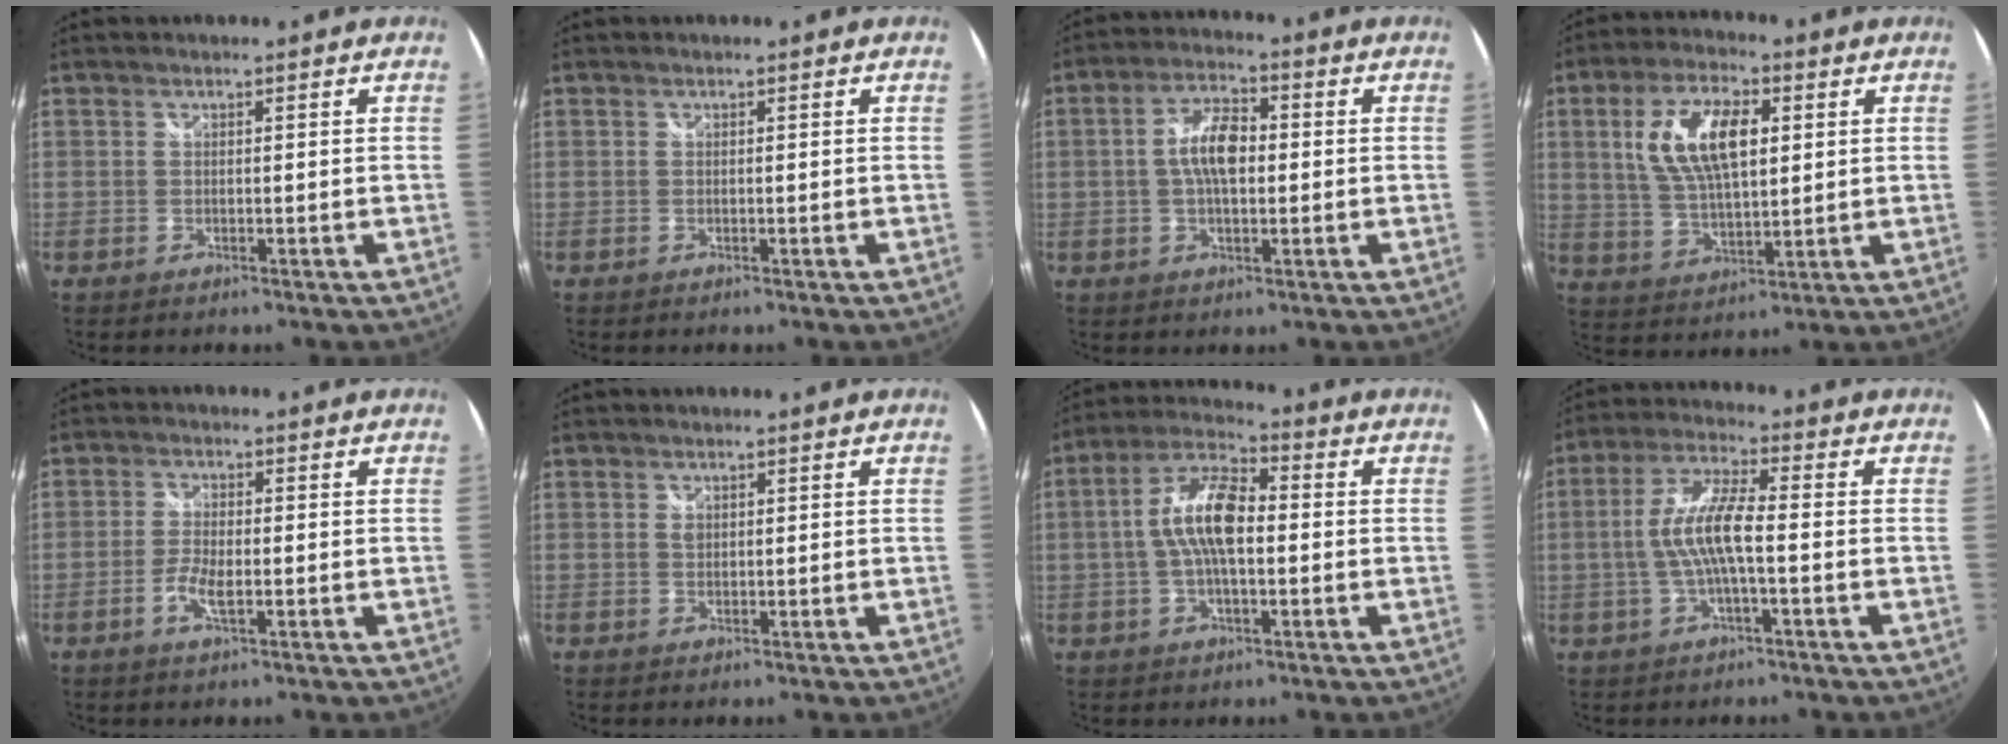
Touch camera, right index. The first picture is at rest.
{"total": 0.0}
{"total": 7.5, "force": [0.1, 3.5, 6.6], "torque": [-0.124, 0.014, 0.000]}
{"total": 12.8, "force": [3.2, 5.8, 11.0], "torque": [-0.212, 0.012, 0.065]}
{"total": 4.0, "force": [-1.4, 1.2, 3.6], "torque": [-0.081, -0.002, -0.029]}
{"total": 1.1, "force": [0.3, 0.9, 0.6], "torque": [-0.010, 0.002, 0.005]}
{"total": 10.7, "force": [-0.3, 4.2, 9.9], "torque": [-0.199, 0.017, -0.012]}
{"total": 9.0, "force": [-1.3, 1.5, 8.8], "torque": [-0.181, 0.006, -0.023]}